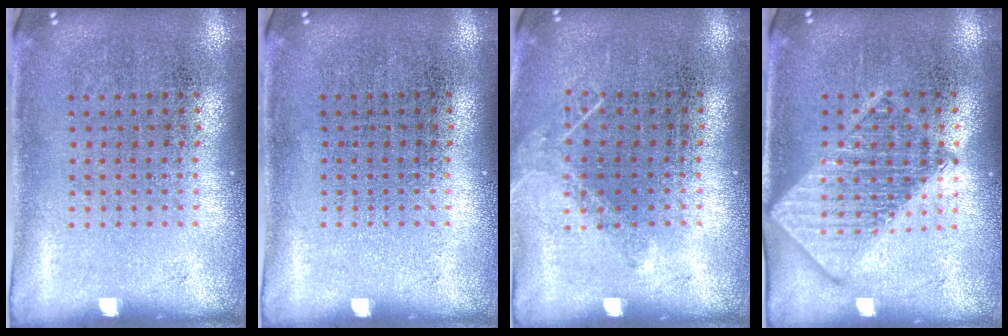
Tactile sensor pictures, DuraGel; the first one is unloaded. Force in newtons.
{"total": 0.0}
{"total": 1.0, "press": 0.9, "slide": 0.2}
{"total": 2.6, "press": 2.6, "slide": 0.4}